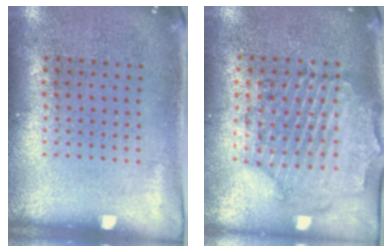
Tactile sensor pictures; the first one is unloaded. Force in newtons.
{"total": 0.8, "press": 0.7, "slide": 0.3}